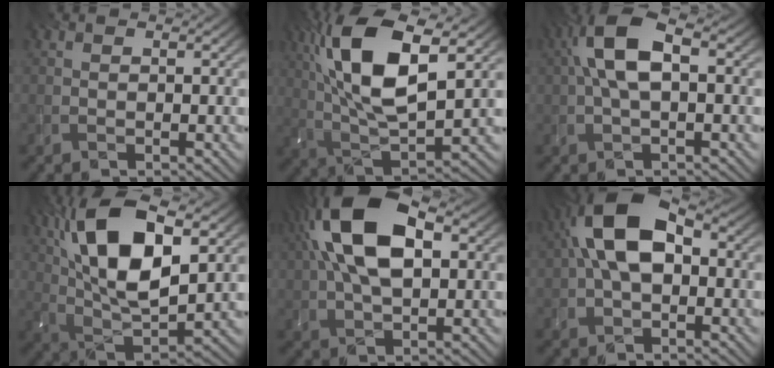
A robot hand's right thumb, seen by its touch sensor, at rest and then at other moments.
{"total": 14.9, "force": [5.2, 5.6, 12.8], "torque": [-0.280, 0.013, 0.097]}
{"total": 8.2, "force": [1.2, 3.6, 7.2], "torque": [-0.159, 0.020, 0.013]}
{"total": 15.7, "force": [5.7, 6.6, 13.0], "torque": [-0.273, 0.013, 0.105]}
{"total": 14.6, "force": [4.0, 7.5, 11.9], "torque": [-0.243, 0.027, 0.060]}
{"total": 11.3, "force": [1.3, 6.4, 9.2], "torque": [-0.188, 0.022, 0.009]}